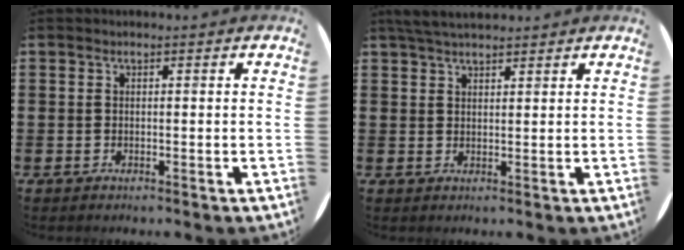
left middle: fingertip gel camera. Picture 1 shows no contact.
{"total": 3.3, "force": [3.1, 0.6, 1.1], "torque": [-0.029, -0.001, 0.058]}